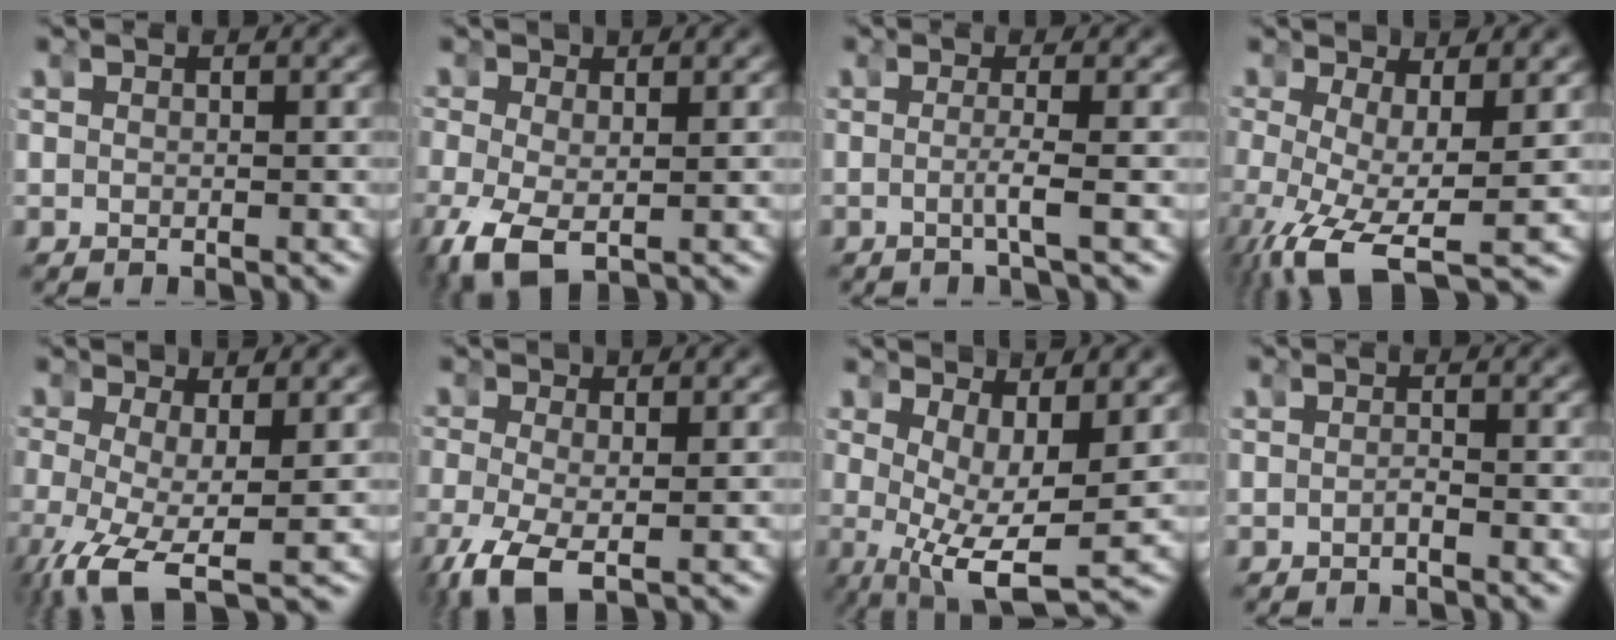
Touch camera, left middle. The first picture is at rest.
{"total": 5.2, "force": [-2.5, 3.0, 3.5], "torque": [-0.099, -0.042, -0.019]}
{"total": 1.7, "force": [-0.6, -0.7, 1.4], "torque": [-0.033, -0.010, -0.009]}
{"total": 6.3, "force": [-3.5, 2.7, 4.5], "torque": [-0.118, -0.057, -0.032]}
{"total": 5.5, "force": [-3.3, 2.3, 3.8], "torque": [-0.108, -0.053, -0.030]}
{"total": 5.1, "force": [-2.9, 2.5, 3.4], "torque": [-0.092, -0.040, -0.030]}
{"total": 7.4, "force": [-1.3, 3.1, 6.6], "torque": [-0.117, -0.040, -0.002]}
{"total": 0.8, "force": [-0.7, 0.0, 0.2], "torque": [-0.008, -0.002, -0.012]}